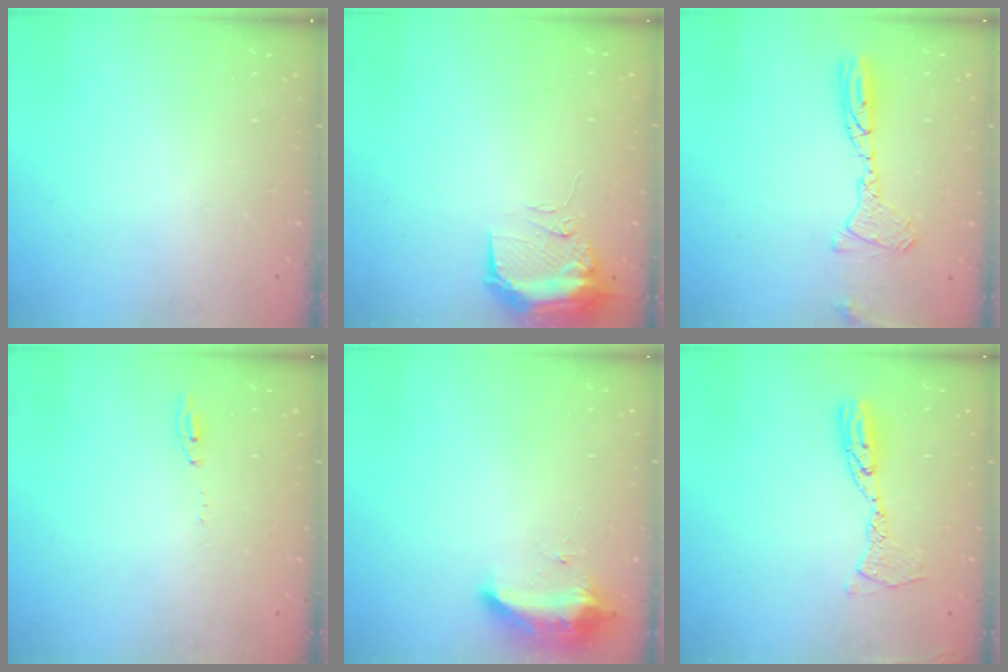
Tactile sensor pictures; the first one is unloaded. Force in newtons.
{"total": 10.0, "press": 9.9, "slide": 1.6}
{"total": 13.0, "press": 12.6, "slide": 3.3}
{"total": 5.2, "press": 5.2, "slide": 0.5}
{"total": 9.1, "press": 9.1, "slide": 0.0}
{"total": 10.3, "press": 10.3, "slide": 1.0}